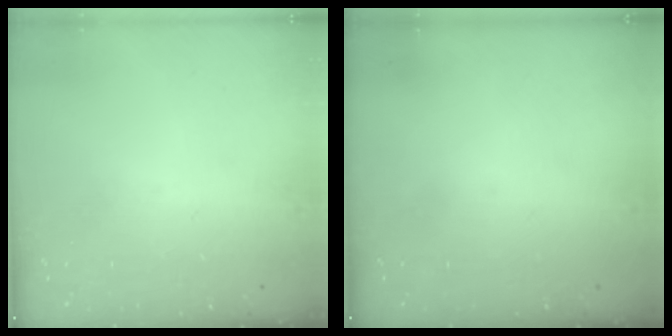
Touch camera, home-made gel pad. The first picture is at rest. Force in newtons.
{"total": 0.0}